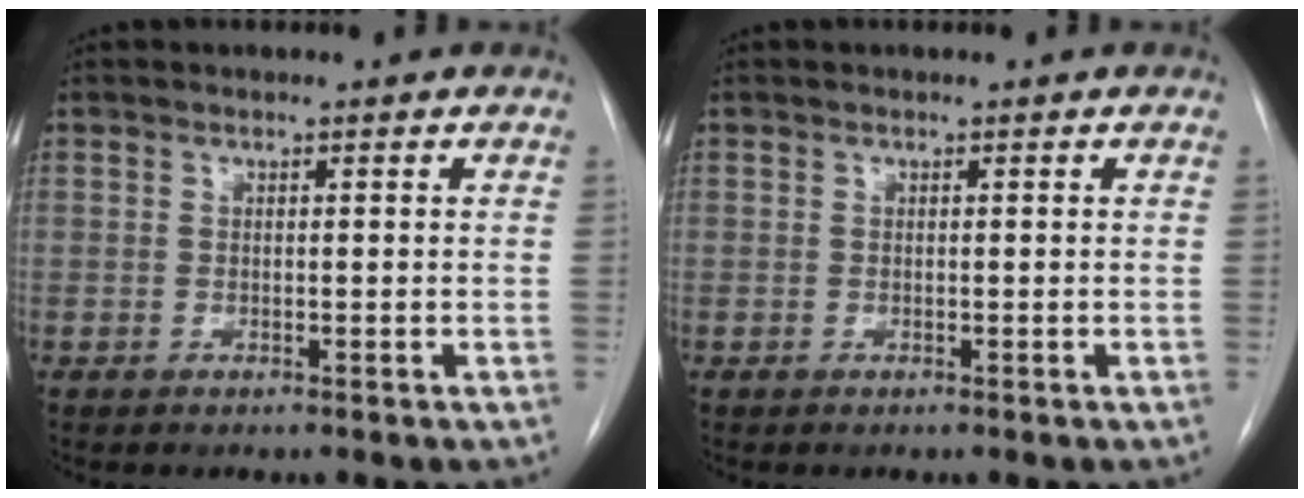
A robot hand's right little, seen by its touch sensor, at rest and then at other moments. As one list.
[{"total": 0.0}]